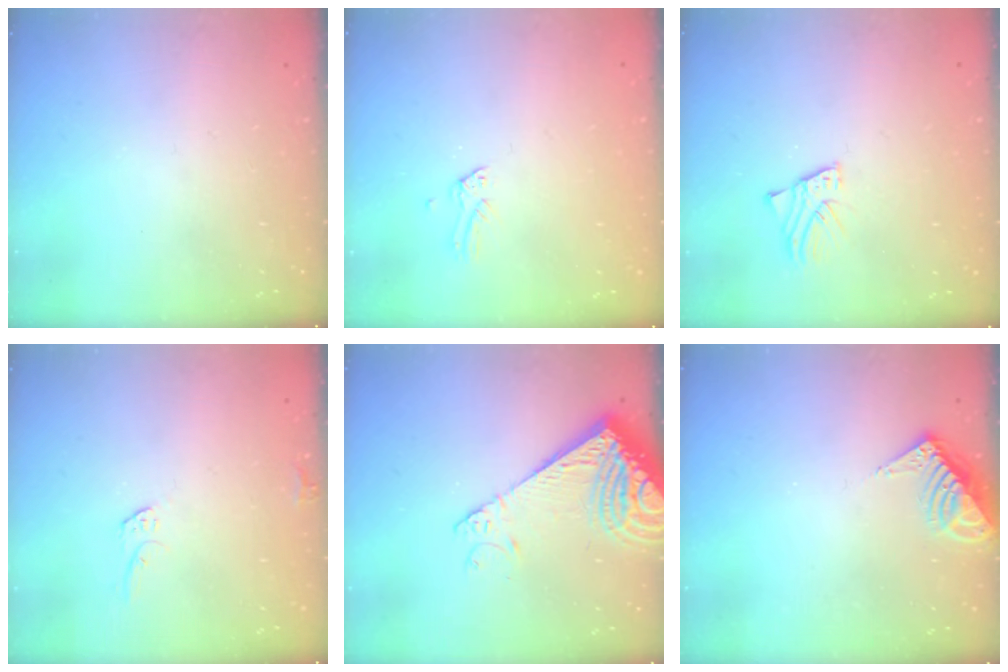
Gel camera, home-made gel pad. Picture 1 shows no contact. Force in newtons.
{"total": 0.0}
{"total": 2.0, "press": 2.0, "slide": 0.1}
{"total": 6.0, "press": 6.0, "slide": 0.4}
{"total": 14.5, "press": 14.3, "slide": 2.6}
{"total": 8.5, "press": 8.5, "slide": 0.7}